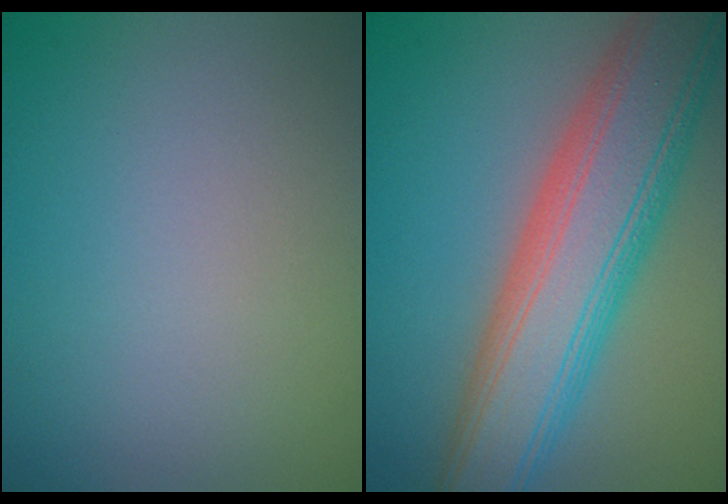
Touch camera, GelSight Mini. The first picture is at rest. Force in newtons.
{"total": 10.6, "press": 10.6, "slide": 0.5}